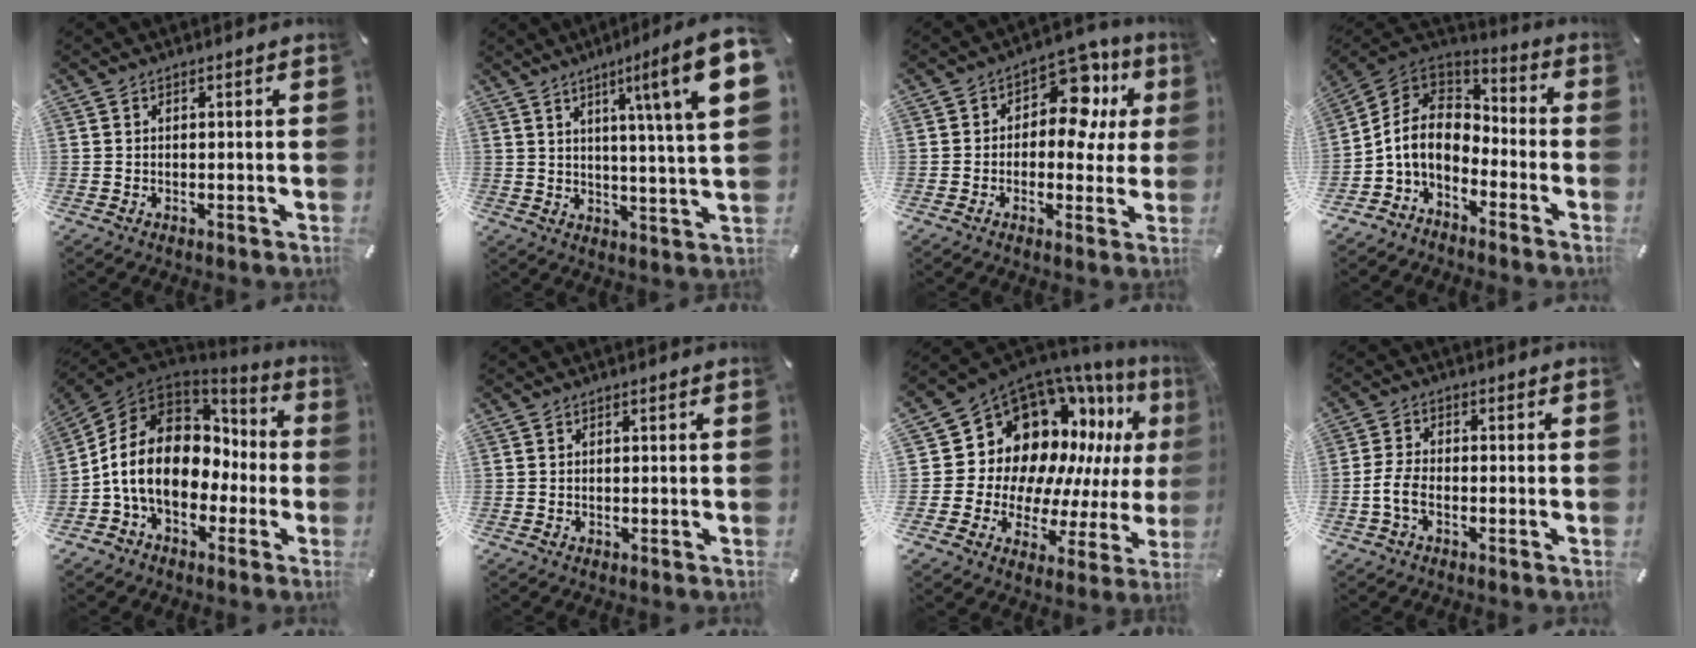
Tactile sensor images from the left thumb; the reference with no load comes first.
{"total": 14.5, "force": [6.2, 1.0, 13.1], "torque": [-0.192, -0.036, 0.082]}
{"total": 12.4, "force": [4.0, 7.6, 9.0], "torque": [-0.118, -0.017, 0.065]}
{"total": 8.7, "force": [-4.3, 6.2, 4.4], "torque": [-0.116, 0.011, -0.087]}
{"total": 16.1, "force": [-1.7, 12.5, 10.0], "torque": [-0.215, 0.008, -0.034]}
{"total": 0.0}
{"total": 17.1, "force": [8.6, 12.4, 8.1], "torque": [-0.124, -0.106, 0.168]}
{"total": 4.9, "force": [-1.9, 2.7, 3.7], "torque": [-0.079, 0.005, -0.037]}